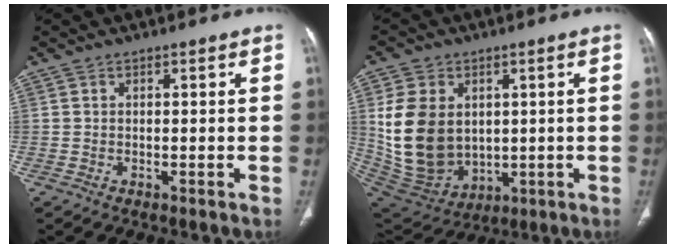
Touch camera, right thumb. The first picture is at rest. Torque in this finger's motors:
{"motor_torque": [-0.91, 1.44, 1.32, -0.18, 0.19]}